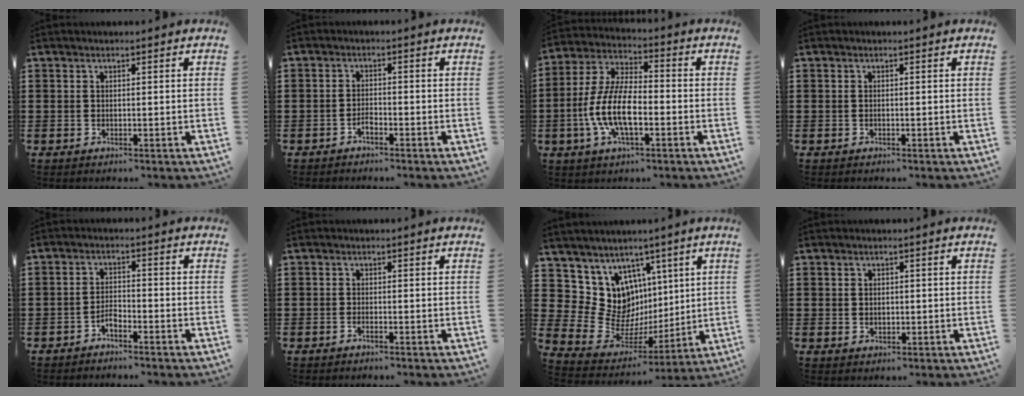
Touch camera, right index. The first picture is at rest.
{"total": 1.5, "force": [-1.3, 0.4, 0.7], "torque": [-0.018, -0.001, -0.024]}
{"total": 10.5, "force": [-3.0, 4.2, 9.1], "torque": [-0.220, -0.012, -0.064]}
{"total": 0.0}
{"total": 2.2, "force": [-1.8, 0.7, 1.1], "torque": [-0.025, 0.005, -0.036]}
{"total": 0.7, "force": [-0.6, 0.0, 0.3], "torque": [-0.008, -0.003, -0.012]}
{"total": 11.5, "force": [3.6, 10.6, 2.9], "torque": [-0.088, -0.042, 0.083]}
{"total": 1.1, "force": [0.3, 0.9, 0.6], "torque": [-0.013, 0.006, 0.005]}